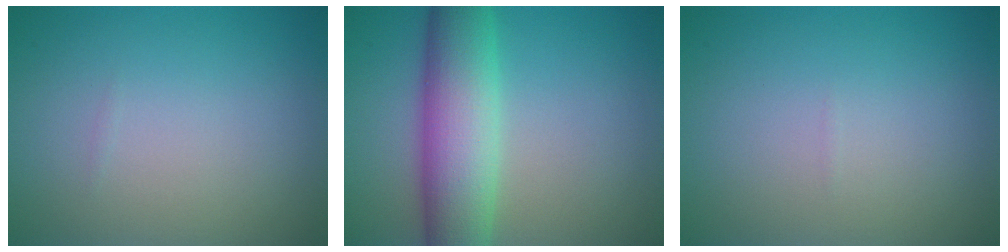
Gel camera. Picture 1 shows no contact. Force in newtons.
{"total": 8.1, "press": 8.1, "slide": 0.3}
{"total": 0.0}